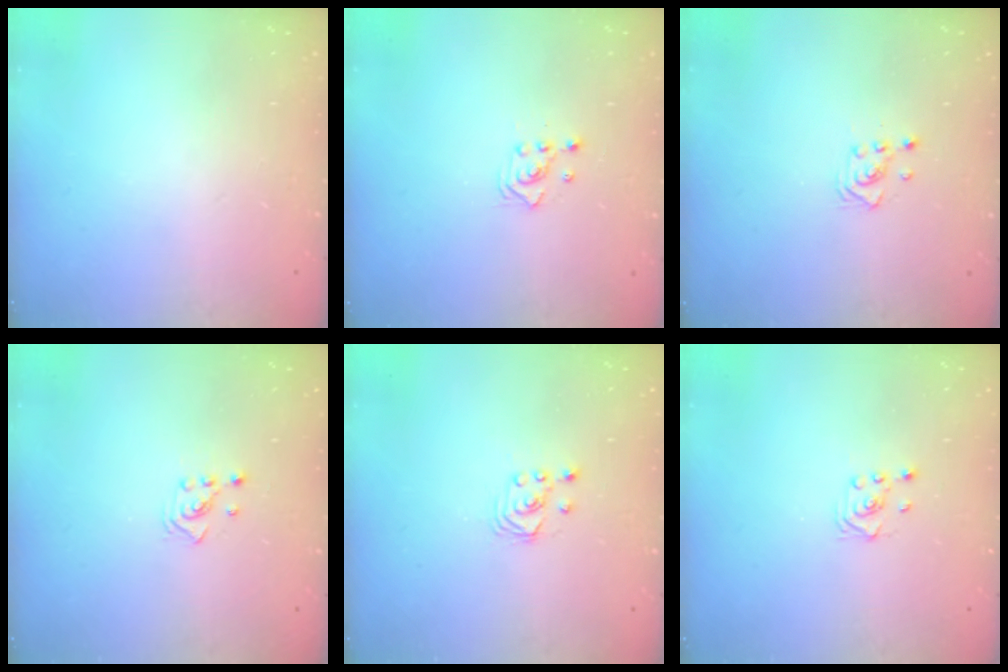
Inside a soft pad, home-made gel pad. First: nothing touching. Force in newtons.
{"total": 2.3, "press": 2.3, "slide": 0.3}
{"total": 2.8, "press": 2.8, "slide": 0.3}
{"total": 2.1, "press": 2.1, "slide": 0.3}
{"total": 1.8, "press": 1.8, "slide": 0.2}
{"total": 1.6, "press": 1.4, "slide": 0.9}